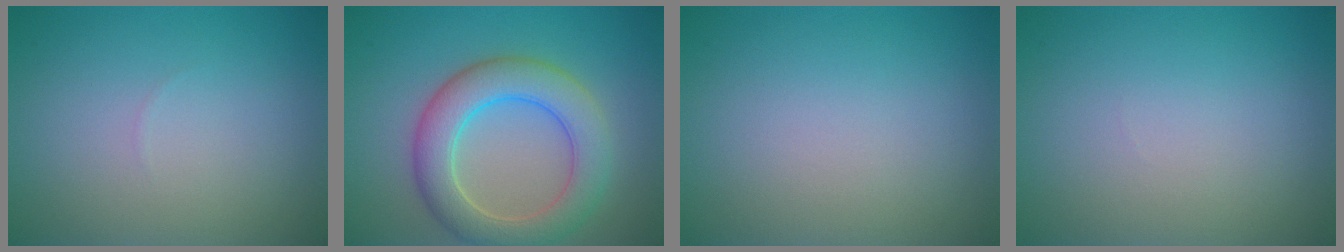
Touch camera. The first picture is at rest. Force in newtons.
{"total": 6.4, "press": 6.4, "slide": 0.3}
{"total": 0.0}
{"total": 0.0}